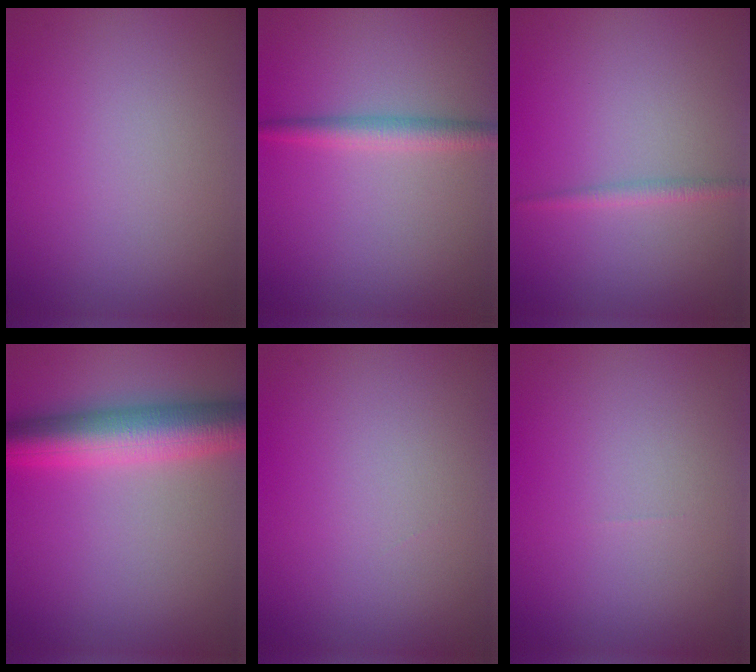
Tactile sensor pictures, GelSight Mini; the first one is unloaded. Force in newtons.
{"total": 2.2, "press": 2.2, "slide": 0.0}
{"total": 1.1, "press": 1.1, "slide": 0.1}
{"total": 7.2, "press": 7.2, "slide": 0.0}
{"total": 0.0}
{"total": 0.0}